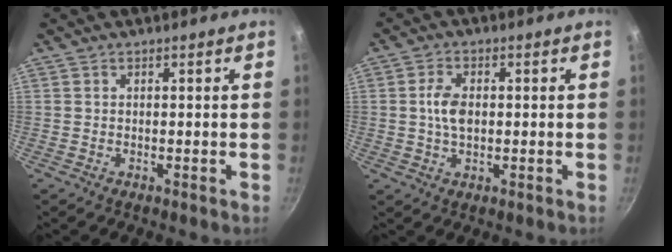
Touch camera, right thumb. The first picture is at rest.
{"total": 5.0, "force": [0.3, 3.0, 4.0], "torque": [-0.079, 0.003, 0.006]}